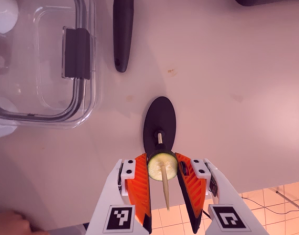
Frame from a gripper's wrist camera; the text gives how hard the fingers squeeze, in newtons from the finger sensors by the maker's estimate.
{"total": 6.4, "left": 6.2, "right": 6.6}